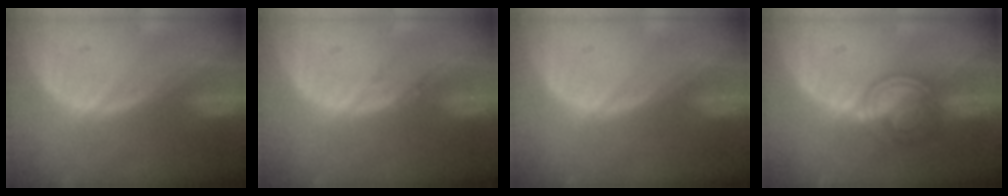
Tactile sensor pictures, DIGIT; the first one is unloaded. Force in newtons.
{"total": 0.7, "press": 0.7, "slide": 0.3}
{"total": 0.6, "press": 0.0, "slide": 0.6}
{"total": 6.3, "press": 5.5, "slide": 3.1}